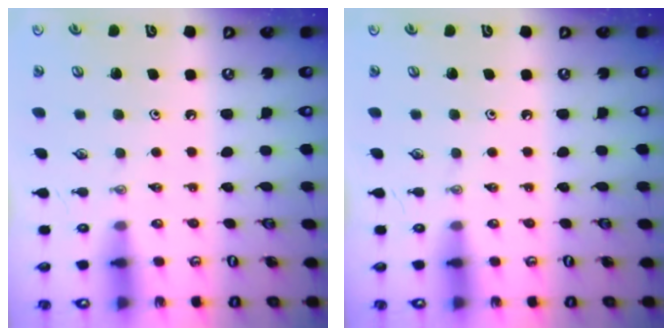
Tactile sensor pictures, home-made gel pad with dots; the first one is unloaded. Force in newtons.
{"total": 0.0}